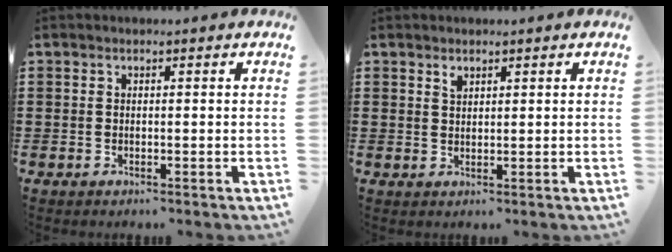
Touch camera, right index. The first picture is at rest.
{"total": 1.3, "force": [1.1, 0.6, 0.5], "torque": [-0.004, -0.002, 0.019]}